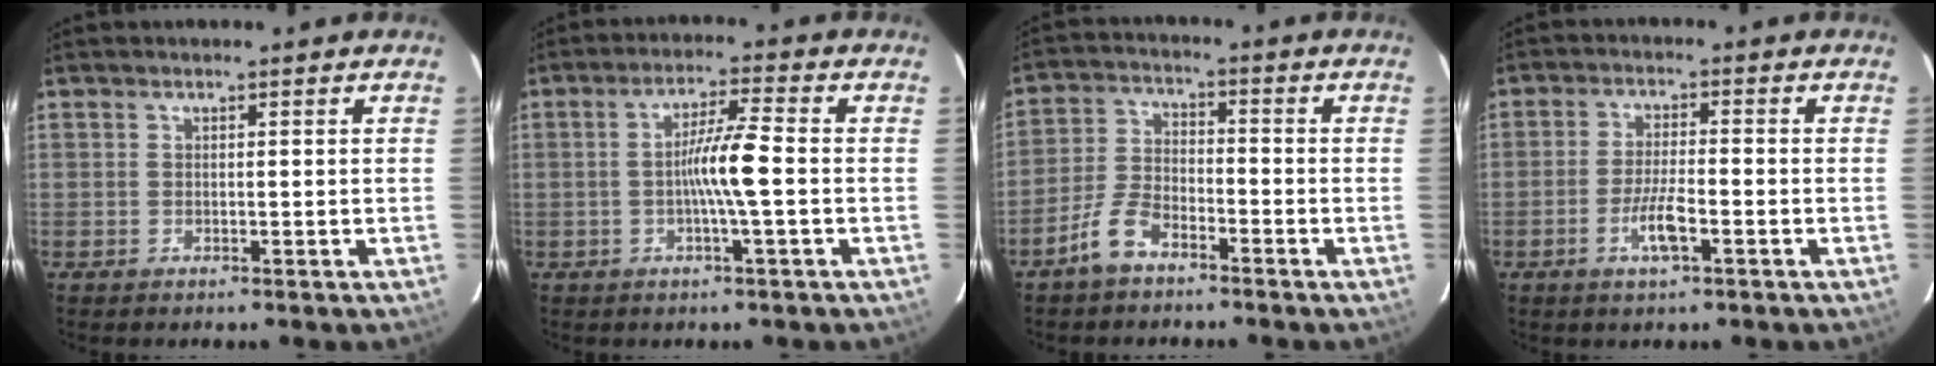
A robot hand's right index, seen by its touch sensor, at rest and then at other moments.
{"total": 6.6, "force": [-0.9, -0.4, 6.6], "torque": [-0.121, 0.006, -0.017]}
{"total": 6.2, "force": [-4.4, 2.6, 3.5], "torque": [-0.088, 0.003, -0.089]}
{"total": 5.1, "force": [-2.2, 0.8, 4.6], "torque": [-0.089, -0.003, -0.040]}